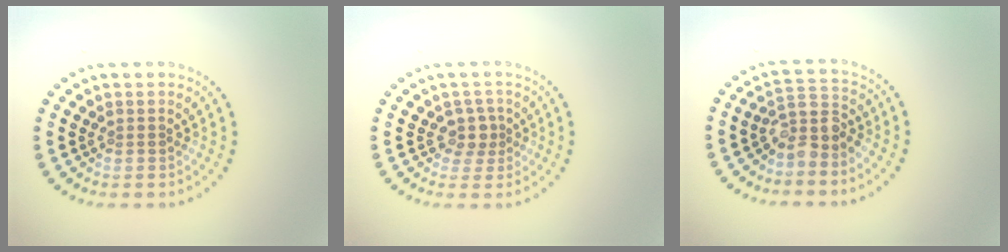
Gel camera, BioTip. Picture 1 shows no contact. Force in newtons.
{"total": 1.8, "press": 1.5, "slide": 1.1}
{"total": 2.9, "press": 2.2, "slide": 1.9}